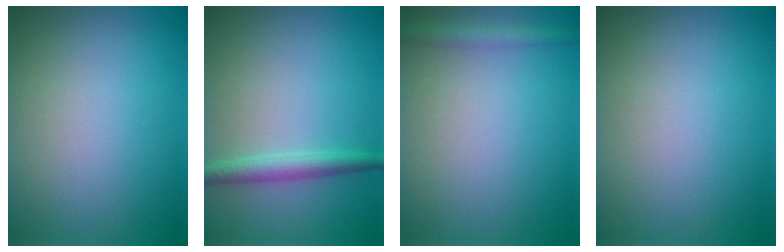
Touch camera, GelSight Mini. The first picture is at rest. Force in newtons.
{"total": 2.3, "press": 2.3, "slide": 0.1}
{"total": 1.6, "press": 1.6, "slide": 0.1}
{"total": 0.0}